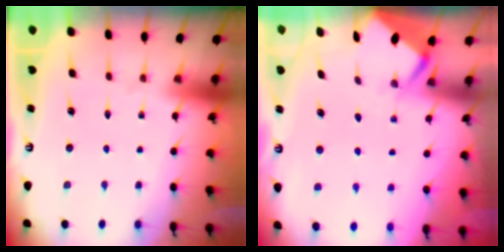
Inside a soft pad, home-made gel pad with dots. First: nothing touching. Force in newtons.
{"total": 2.6, "press": 2.6, "slide": 0.4}